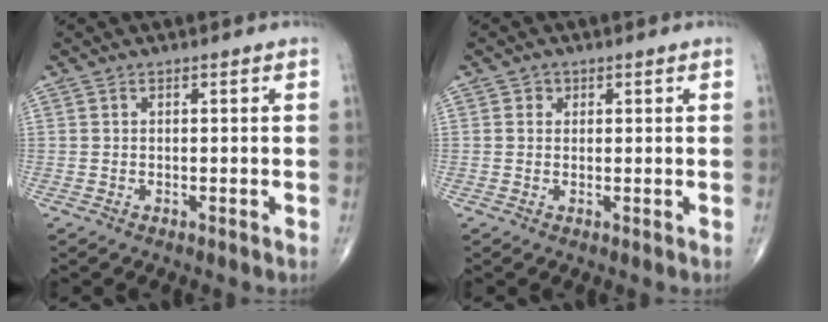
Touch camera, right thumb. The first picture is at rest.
{"total": 1.3, "force": [0.5, 1.2, 0.3], "torque": [0.007, 0.000, 0.003]}